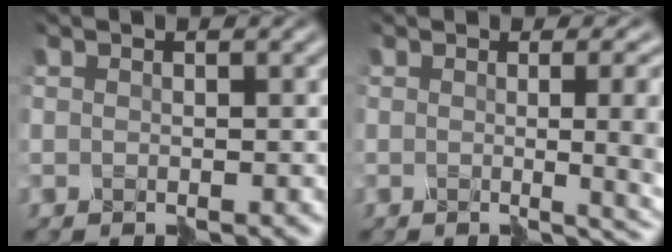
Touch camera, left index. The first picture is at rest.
{"total": 7.8, "force": [-0.5, 3.4, 7.0], "torque": [-0.044, -0.005, 0.009]}